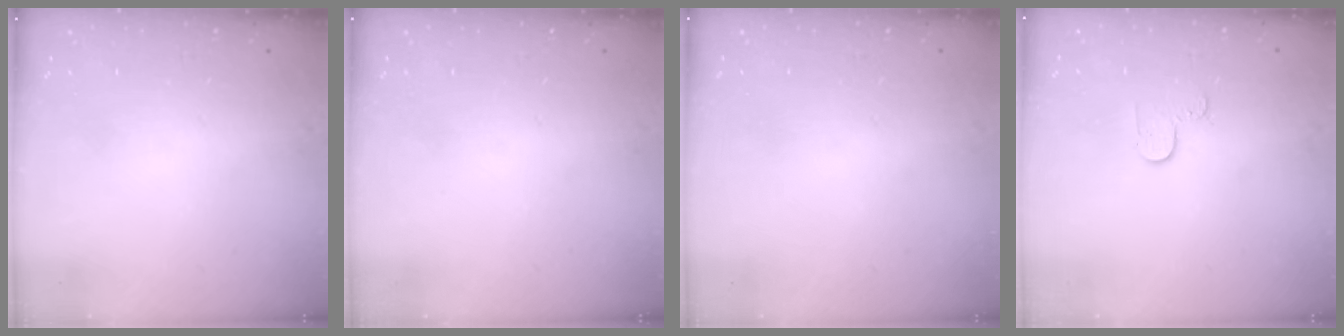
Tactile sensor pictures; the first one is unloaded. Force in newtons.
{"total": 0.0}
{"total": 0.8, "press": 0.8, "slide": 0.1}
{"total": 3.7, "press": 3.6, "slide": 0.3}